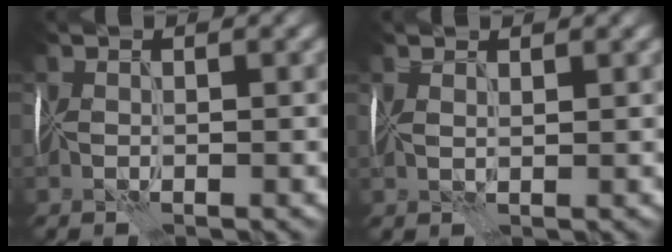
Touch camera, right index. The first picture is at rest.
{"total": 1.5, "force": [1.2, 0.5, 0.7], "torque": [-0.018, 0.005, 0.019]}